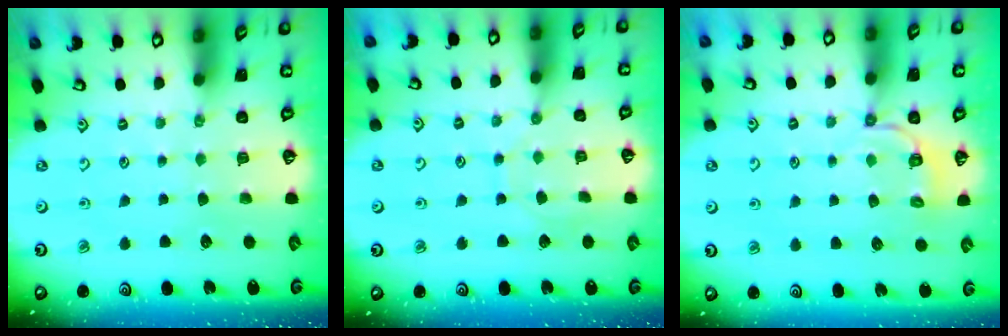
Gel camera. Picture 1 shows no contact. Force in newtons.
{"total": 7.2, "press": 7.2, "slide": 0.6}
{"total": 3.9, "press": 3.5, "slide": 1.7}